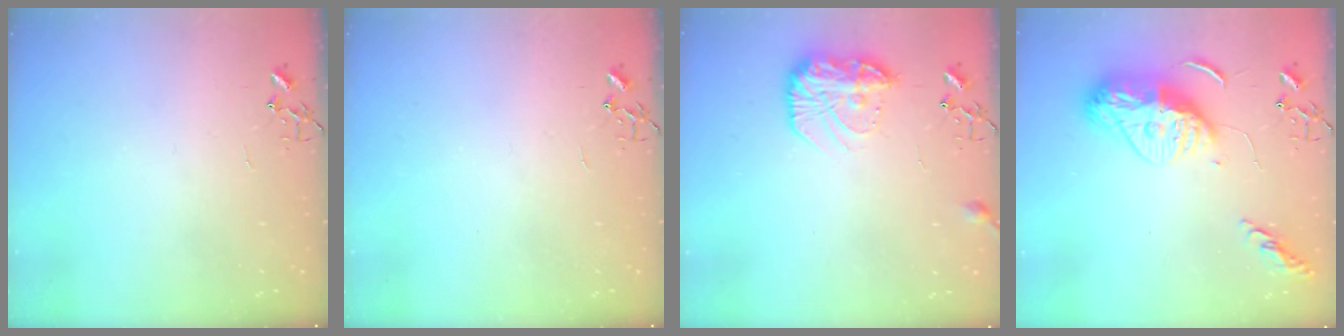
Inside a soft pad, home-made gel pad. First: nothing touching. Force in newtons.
{"total": 0.0}
{"total": 13.9, "press": 13.8, "slide": 0.8}
{"total": 15.2, "press": 15.2, "slide": 1.3}